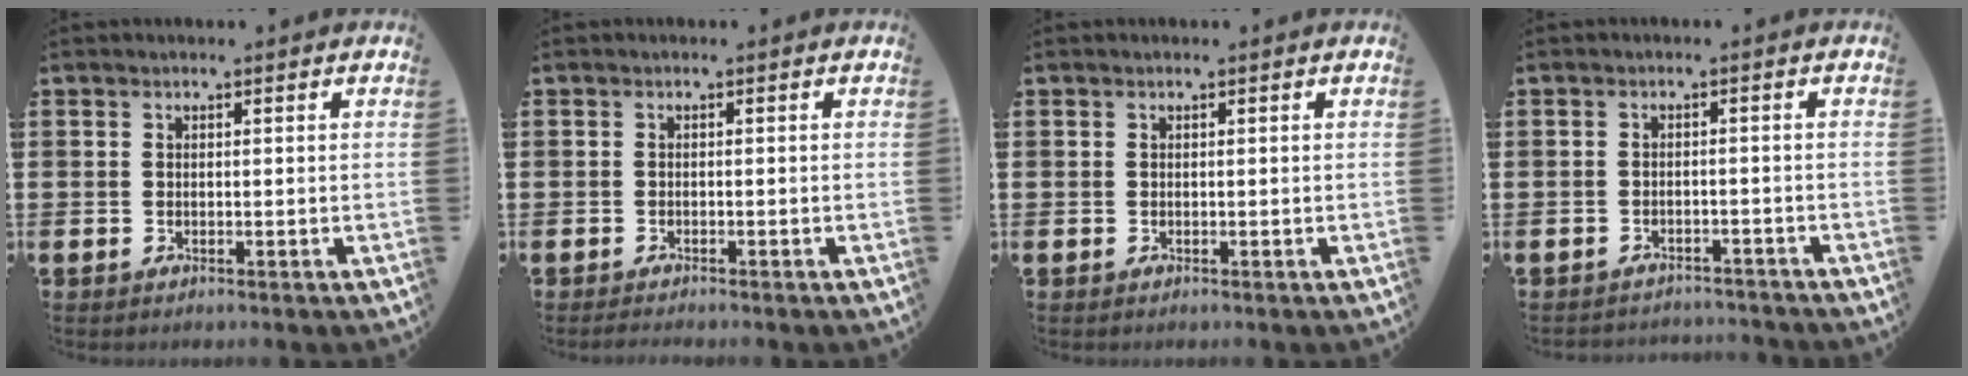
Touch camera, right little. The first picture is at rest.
{"total": 0.6, "force": [-0.6, 0.0, 0.2], "torque": [-0.005, -0.002, -0.012]}
{"total": 0.0}
{"total": 1.6, "force": [-1.6, 0.0, -0.2], "torque": [-0.003, 0.003, -0.036]}